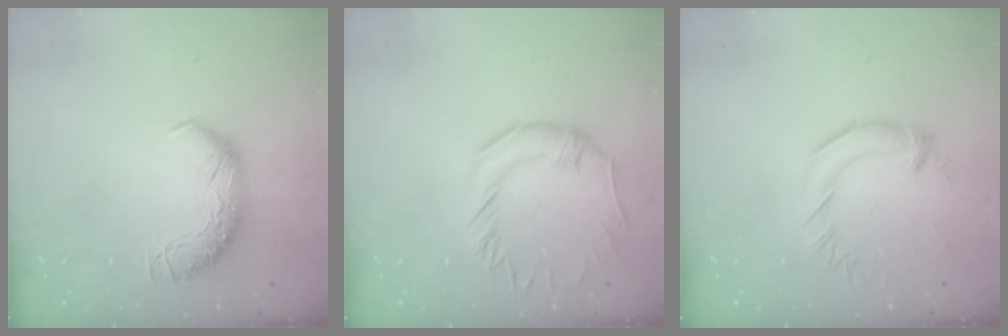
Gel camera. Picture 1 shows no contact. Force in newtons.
{"total": 0.9, "press": 0.2, "slide": 0.9}
{"total": 2.0, "press": 1.9, "slide": 0.7}